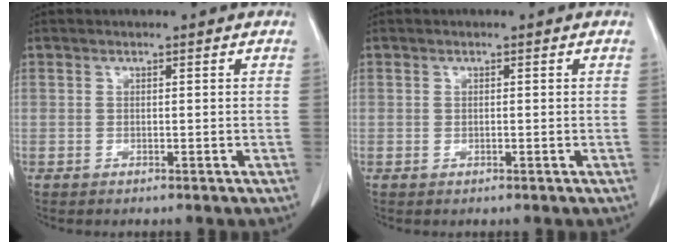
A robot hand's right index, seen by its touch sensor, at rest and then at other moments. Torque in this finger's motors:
{"motor_torque": [0.16, -0.04, 0.06, 0.00]}